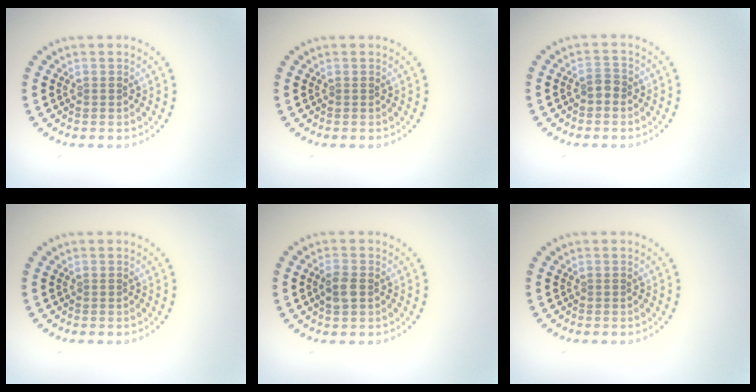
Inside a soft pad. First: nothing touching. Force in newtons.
{"total": 0.0}
{"total": 1.2, "press": 1.2, "slide": 0.3}
{"total": 0.0}
{"total": 1.9, "press": 1.9, "slide": 0.3}
{"total": 0.0}